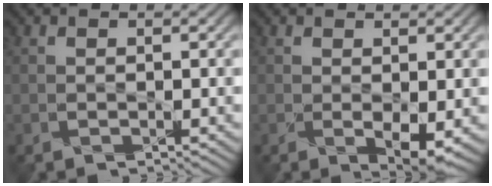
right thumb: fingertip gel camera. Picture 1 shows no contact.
{"total": 2.7, "force": [-0.1, 1.0, 2.5], "torque": [-0.047, -0.012, 0.006]}